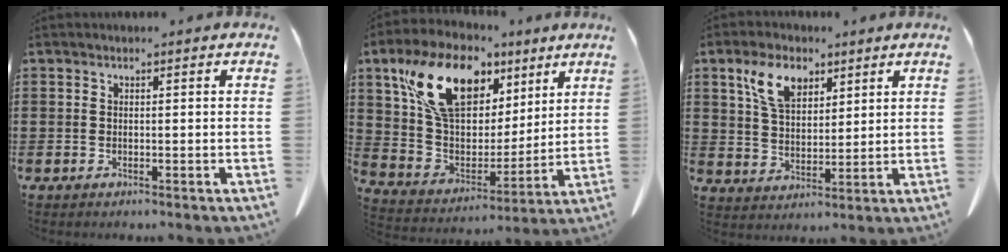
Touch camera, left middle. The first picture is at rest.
{"total": 16.4, "force": [9.0, 9.5, 9.9], "torque": [-0.234, 0.001, 0.167]}
{"total": 7.8, "force": [4.5, 4.5, 4.5], "torque": [-0.097, 0.011, 0.084]}